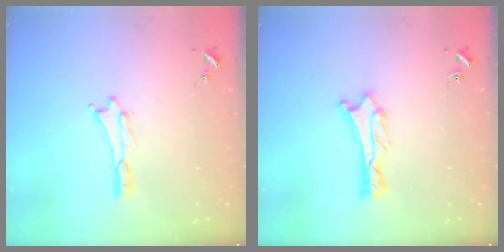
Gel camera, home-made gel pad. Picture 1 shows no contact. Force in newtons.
{"total": 0.7, "press": 0.7, "slide": 0.1}